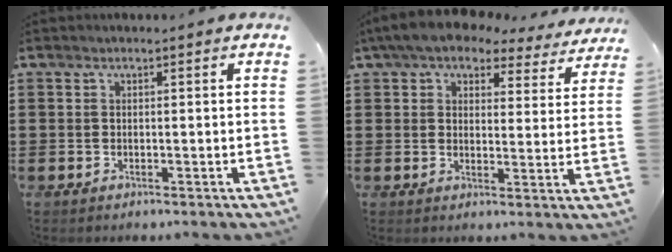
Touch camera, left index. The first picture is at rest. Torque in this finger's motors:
{"motor_torque": [2.14, 0.00, 1.05, 0.21]}